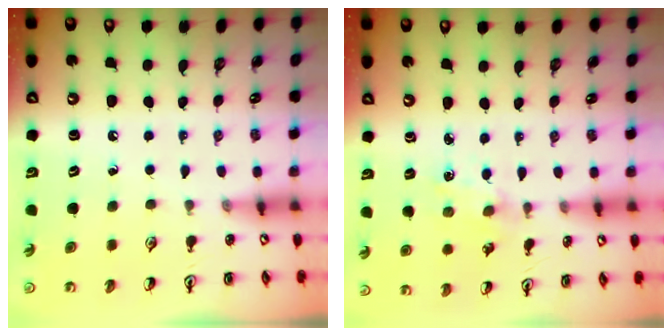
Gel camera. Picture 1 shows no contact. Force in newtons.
{"total": 1.7, "press": 1.6, "slide": 0.4}